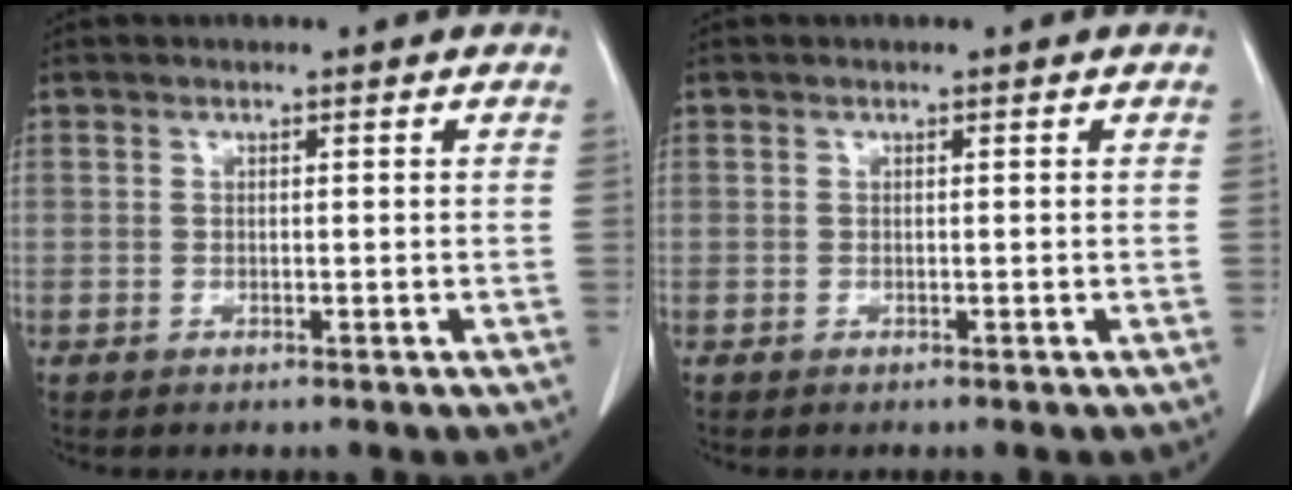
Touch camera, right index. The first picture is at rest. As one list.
[{"total": 0.0}]